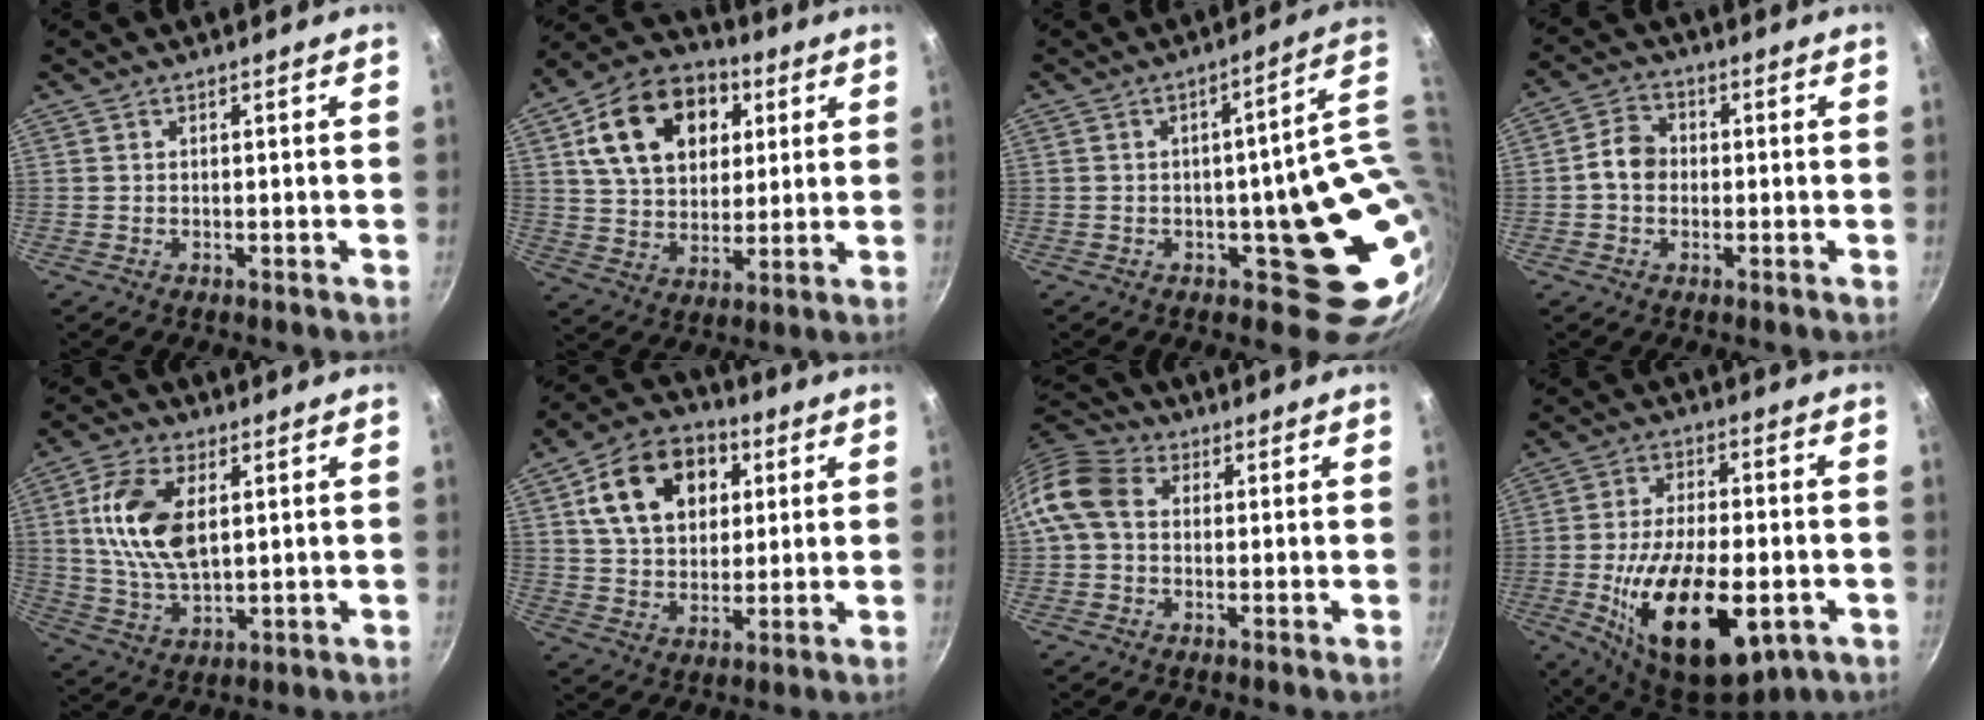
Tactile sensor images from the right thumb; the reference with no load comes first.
{"total": 19.8, "force": [6.4, 14.0, 12.3], "torque": [-0.182, 0.005, 0.102]}
{"total": 15.8, "force": [1.0, 6.6, 14.4], "torque": [-0.119, -0.006, 0.030]}
{"total": 5.6, "force": [-0.4, 4.6, 3.2], "torque": [-0.032, 0.019, -0.019]}
{"total": 13.7, "force": [3.1, 7.5, 11.0], "torque": [-0.203, -0.006, 0.060]}
{"total": 17.2, "force": [5.5, 12.2, 10.8], "torque": [-0.154, 0.007, 0.083]}
{"total": 9.4, "force": [0.9, 7.2, 5.9], "torque": [-0.098, 0.022, -0.004]}
{"total": 22.6, "force": [-6.4, 11.0, 18.7], "torque": [-0.307, 0.011, -0.094]}